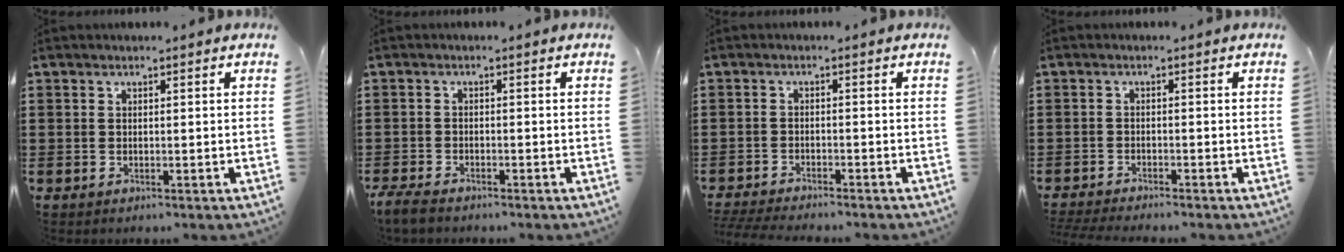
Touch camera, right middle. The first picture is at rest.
{"total": 2.2, "force": [-1.9, 0.6, 0.9], "torque": [-0.032, 0.000, -0.042]}
{"total": 2.8, "force": [-2.8, 0.0, 0.5], "torque": [-0.016, -0.003, -0.061]}
{"total": 2.0, "force": [-1.9, 0.0, 0.3], "torque": [-0.014, -0.003, -0.042]}